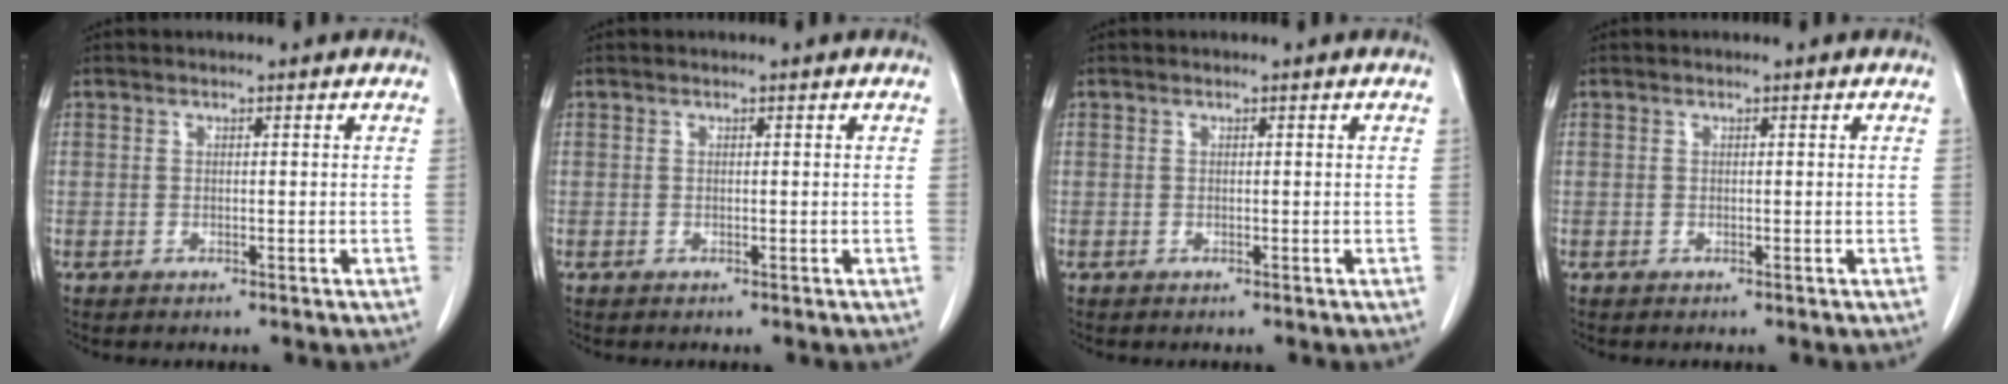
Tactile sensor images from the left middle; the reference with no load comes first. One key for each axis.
{"total": 0.0}
{"total": 0.0}
{"total": 0.0}